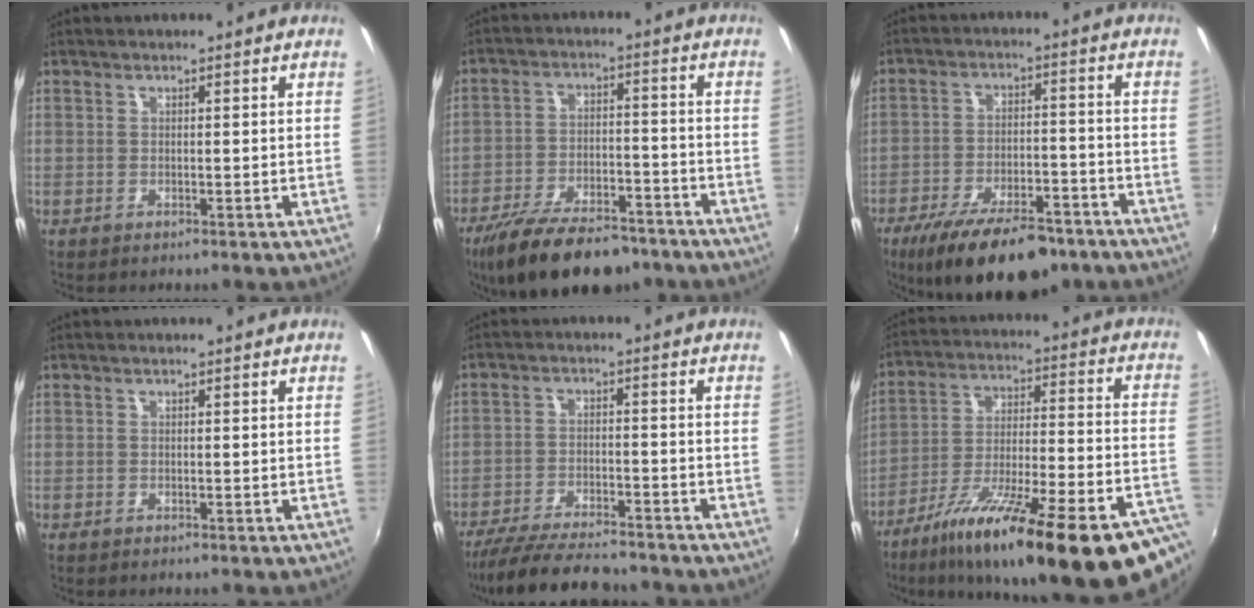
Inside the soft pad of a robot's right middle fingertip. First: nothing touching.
{"total": 18.3, "force": [-14.0, 7.1, 9.4], "torque": [-0.192, -0.021, -0.218]}
{"total": 18.4, "force": [-13.3, 6.9, 10.7], "torque": [-0.198, -0.025, -0.197]}
{"total": 0.0}
{"total": 14.4, "force": [-12.6, 2.9, 6.4], "torque": [-0.139, -0.021, -0.204]}
{"total": 32.1, "force": [-22.5, 5.7, 22.2], "torque": [-0.327, -0.056, -0.327]}